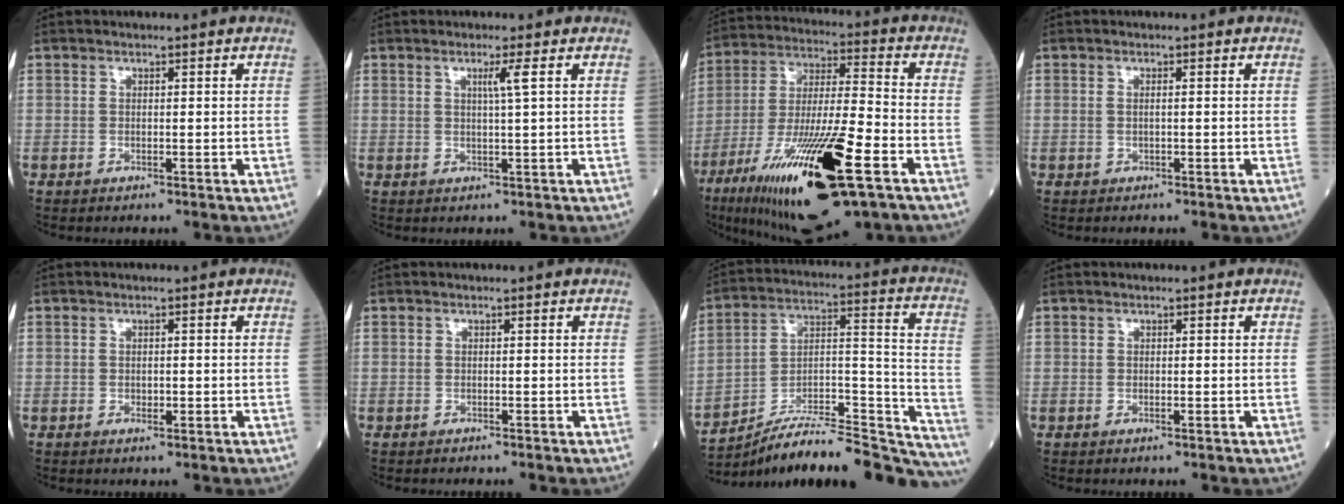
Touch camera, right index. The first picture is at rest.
{"total": 2.2, "force": [0.9, -0.8, 1.9], "torque": [-0.030, -0.004, 0.017]}
{"total": 23.5, "force": [-11.5, 3.5, 20.3], "torque": [-0.365, -0.045, -0.194]}
{"total": 0.6, "force": [0.1, 0.0, 0.6], "torque": [-0.017, -0.001, 0.001]}
{"total": 1.4, "force": [-0.3, 0.6, 1.2], "torque": [-0.019, -0.002, -0.003]}
{"total": 0.0}
{"total": 26.7, "force": [-24.4, 3.5, 10.2], "torque": [-0.092, 0.033, -0.362]}
{"total": 0.6, "force": [-0.1, 0.1, 0.5], "torque": [-0.009, -0.002, -0.001]}